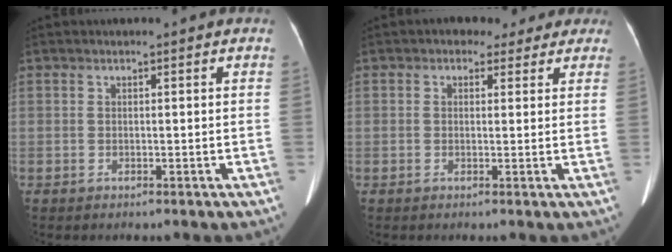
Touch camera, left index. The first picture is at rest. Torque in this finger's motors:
{"motor_torque": [0.54, -0.71, 0.20, 0.02]}